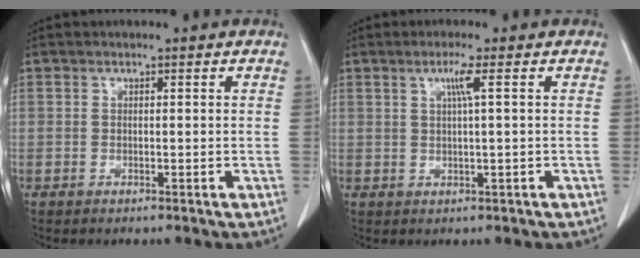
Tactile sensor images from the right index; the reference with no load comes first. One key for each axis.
{"total": 2.9, "fx": 0.9, "fy": -0.6, "fz": 2.7, "tx": -0.053, "ty": -0.002, "tz": 0.017}